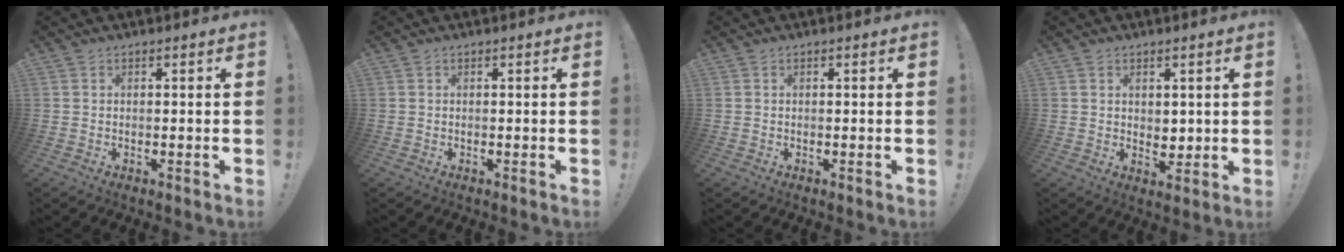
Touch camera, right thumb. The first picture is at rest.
{"total": 0.0}
{"total": 0.0}
{"total": 3.8, "force": [1.3, 3.3, 1.3], "torque": [-0.002, -0.012, 0.021]}